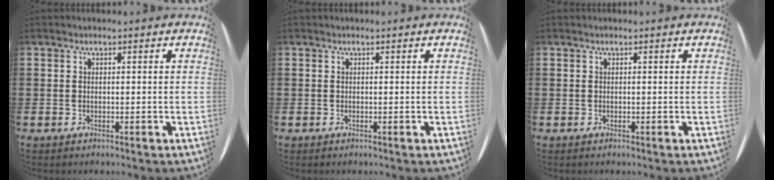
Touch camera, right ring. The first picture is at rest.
{"total": 0.0}
{"total": 0.0}